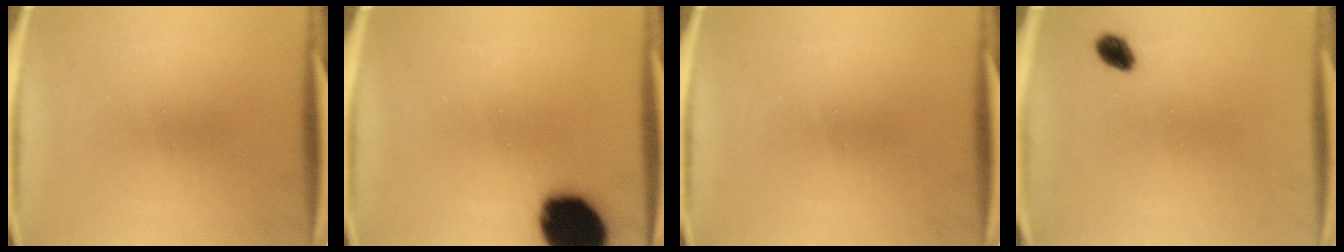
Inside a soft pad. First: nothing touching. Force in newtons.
{"total": 19.1}
{"total": 0.0}
{"total": 2.8}